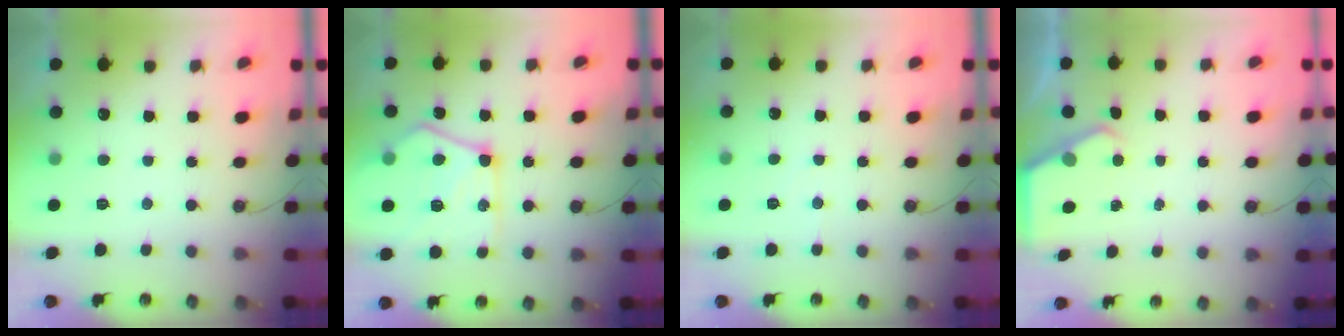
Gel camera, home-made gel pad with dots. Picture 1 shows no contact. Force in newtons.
{"total": 18.8, "press": 18.7, "slide": 1.8}
{"total": 3.2, "press": 3.1, "slide": 0.7}
{"total": 2.2, "press": 2.1, "slide": 0.3}